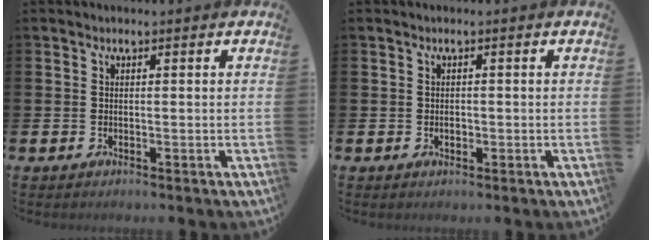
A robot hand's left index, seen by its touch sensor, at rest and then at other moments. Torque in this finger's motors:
{"motor_torque": [0.03, 0.00, 0.00, 0.04]}